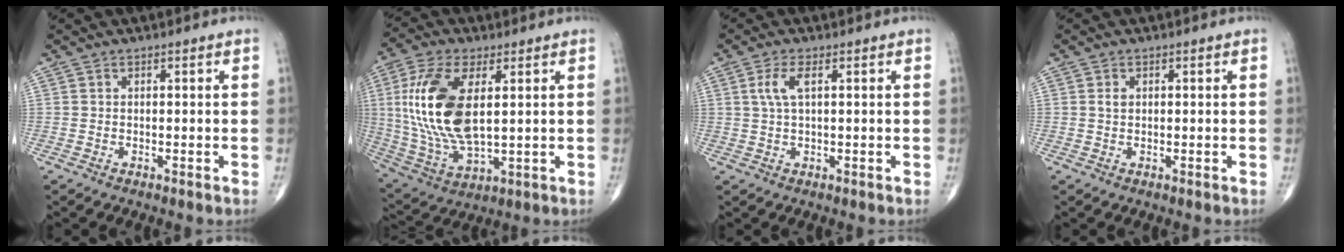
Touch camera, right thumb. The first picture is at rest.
{"total": 18.2, "force": [3.0, 8.6, 15.7], "torque": [-0.336, -0.013, 0.065]}
{"total": 3.8, "force": [1.1, 1.2, 3.4], "torque": [-0.085, 0.007, 0.024]}
{"total": 1.1, "force": [0.3, 0.8, 0.8], "torque": [-0.013, 0.003, 0.006]}